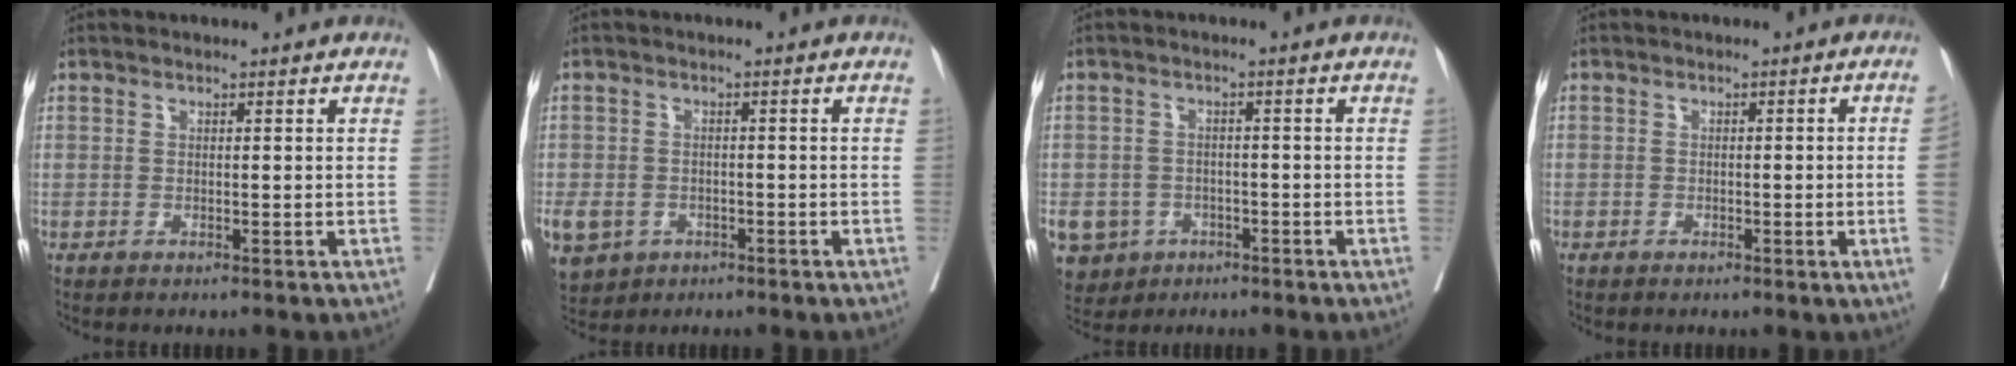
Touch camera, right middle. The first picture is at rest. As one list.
[{"total": 14.7, "force": [-6.3, 11.8, 6.2], "torque": [-0.191, -0.007, -0.088]}, {"total": 7.2, "force": [-3.6, 6.0, 1.7], "torque": [-0.037, 0.005, -0.051]}, {"total": 3.5, "force": [-0.6, -0.3, 3.4], "torque": [-0.043, 0.005, -0.008]}]